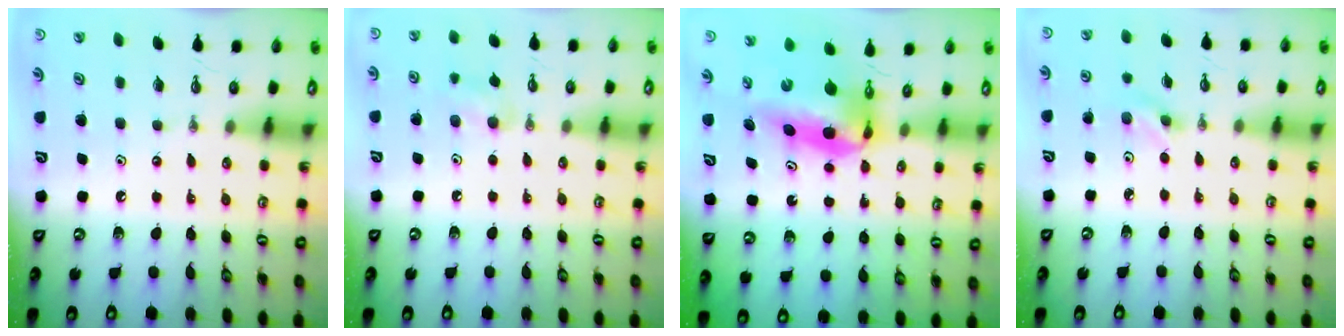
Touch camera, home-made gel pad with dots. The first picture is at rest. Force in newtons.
{"total": 8.0, "press": 7.8, "slide": 1.7}
{"total": 7.8, "press": 7.1, "slide": 3.3}
{"total": 3.8, "press": 3.6, "slide": 1.4}